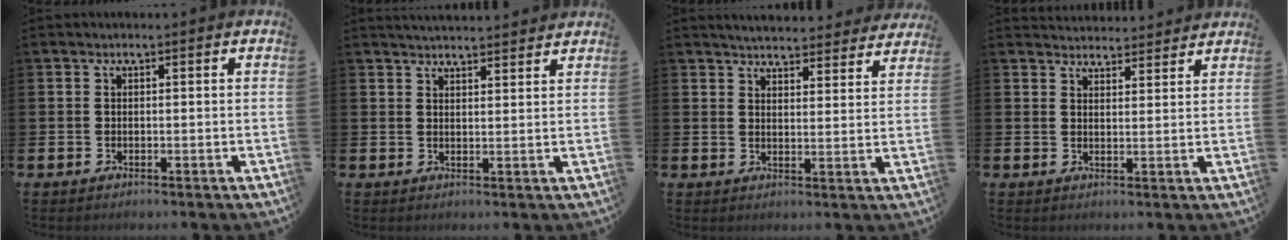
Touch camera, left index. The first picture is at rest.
{"total": 3.3, "force": [3.3, 0.0, 0.1], "torque": [-0.005, -0.017, 0.060]}
{"total": 4.7, "force": [4.6, 0.6, 0.4], "torque": [-0.007, -0.036, 0.079]}
{"total": 3.6, "force": [3.5, 0.6, -0.1], "torque": [-0.001, -0.022, 0.064]}